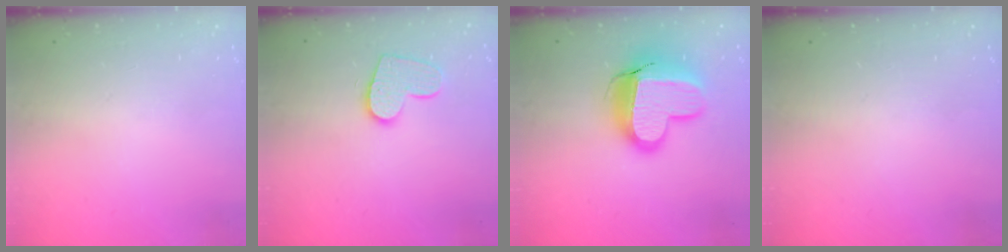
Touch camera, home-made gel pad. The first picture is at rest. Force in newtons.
{"total": 10.6, "press": 10.5, "slide": 0.8}
{"total": 17.3, "press": 17.2, "slide": 1.3}
{"total": 0.0}